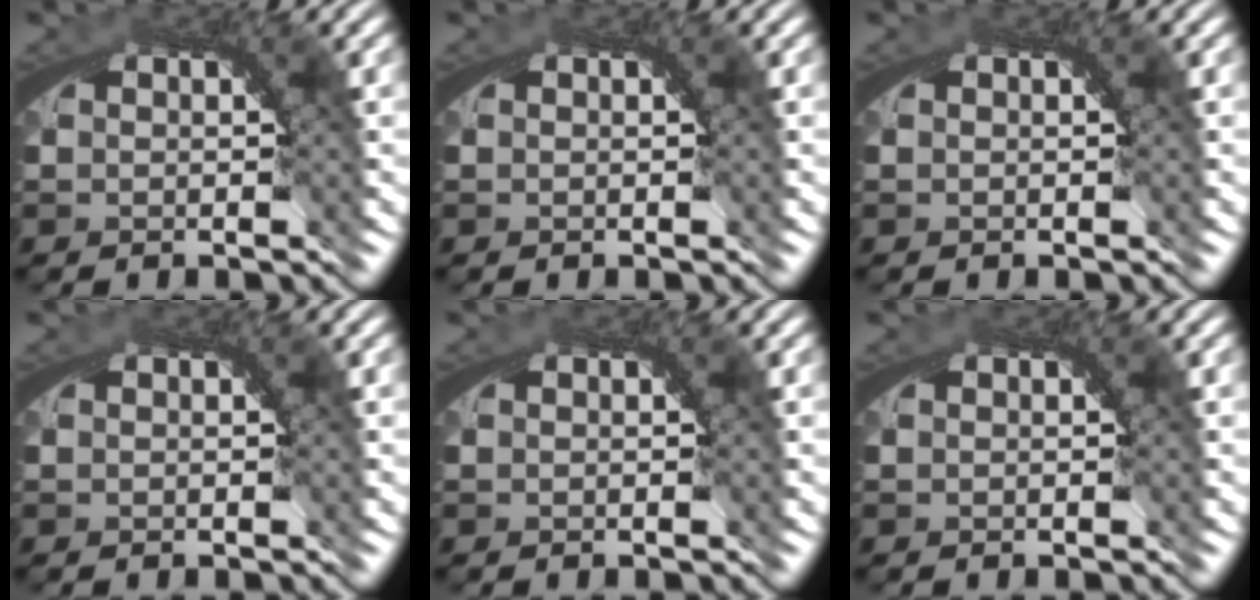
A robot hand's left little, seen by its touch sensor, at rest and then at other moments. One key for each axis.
{"total": 0.0}
{"total": 0.0}
{"total": 0.0}
{"total": 0.0}
{"total": 0.0}